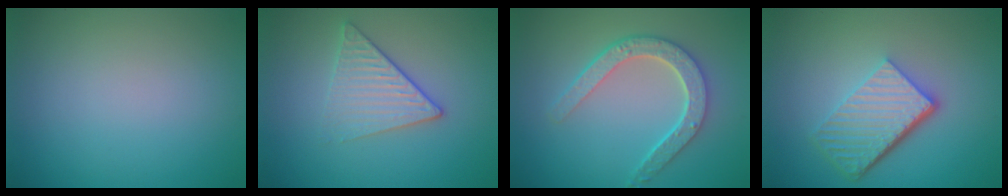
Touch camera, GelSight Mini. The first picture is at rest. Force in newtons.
{"total": 3.3, "press": 2.9, "slide": 1.5}
{"total": 4.5, "press": 3.6, "slide": 2.8}
{"total": 5.9, "press": 4.0, "slide": 4.3}